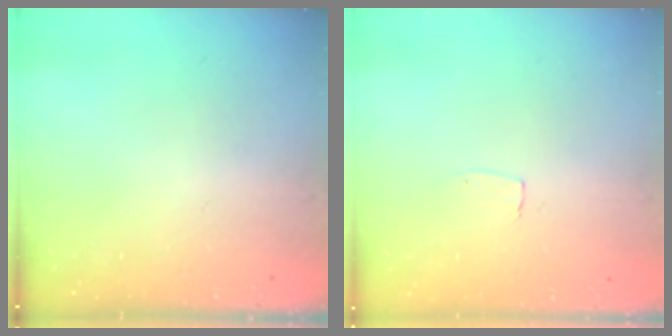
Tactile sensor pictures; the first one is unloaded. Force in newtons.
{"total": 3.2, "press": 3.2, "slide": 0.2}